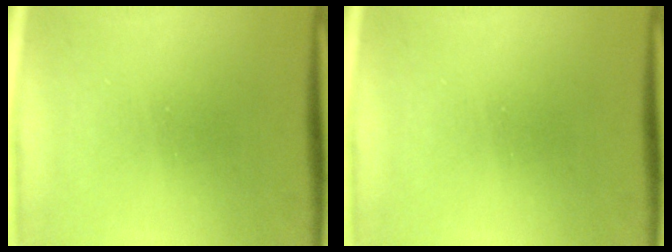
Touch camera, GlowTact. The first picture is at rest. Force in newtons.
{"total": 0.0}